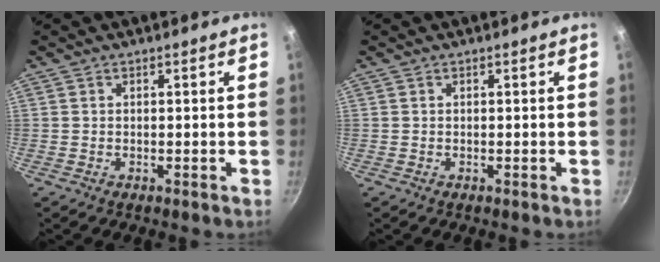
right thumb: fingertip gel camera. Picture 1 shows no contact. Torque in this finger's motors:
{"motor_torque": [-0.21, 0.19, 0.14, 0.13, 0.00]}